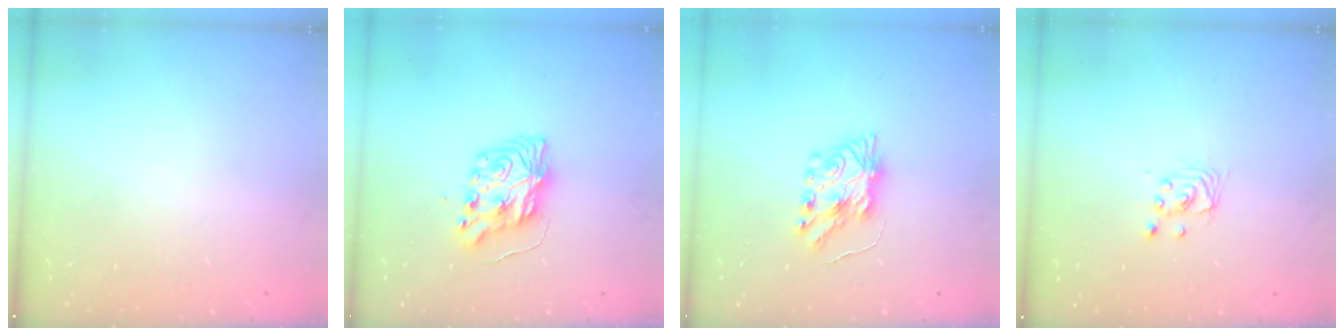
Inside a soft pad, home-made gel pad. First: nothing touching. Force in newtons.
{"total": 8.5, "press": 8.5, "slide": 0.6}
{"total": 8.1, "press": 8.1, "slide": 0.6}
{"total": 2.8, "press": 2.8, "slide": 0.2}